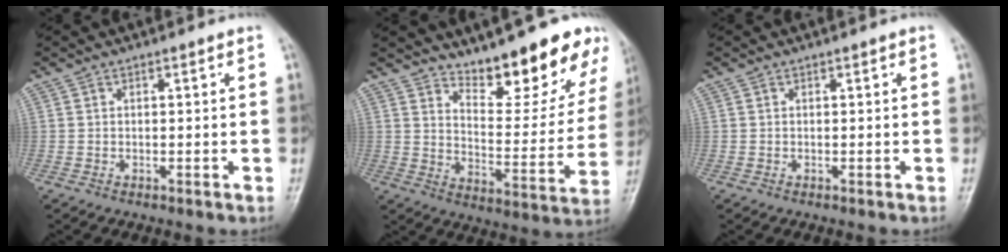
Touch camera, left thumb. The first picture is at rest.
{"total": 15.8, "force": [12.5, 4.7, 8.5], "torque": [-0.071, -0.097, 0.182]}
{"total": 0.0}